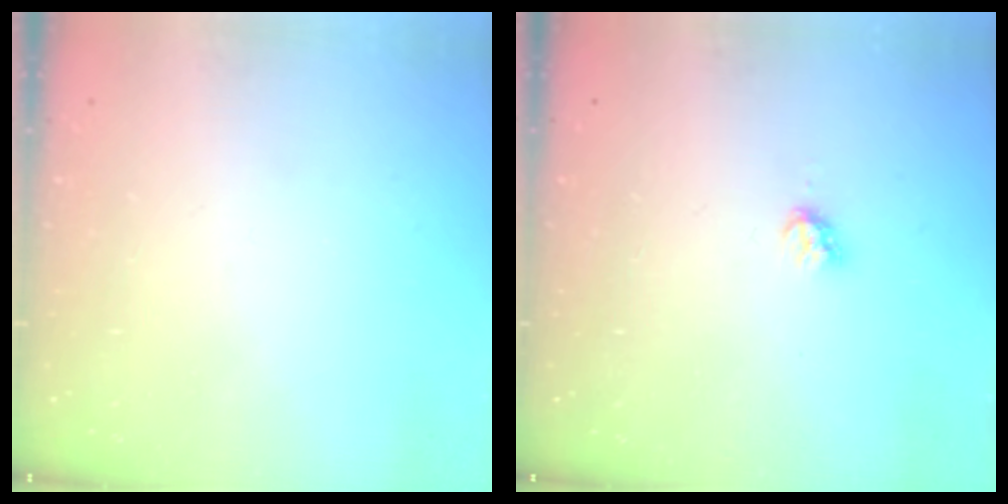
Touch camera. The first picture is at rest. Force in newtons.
{"total": 2.8, "press": 2.8, "slide": 0.2}